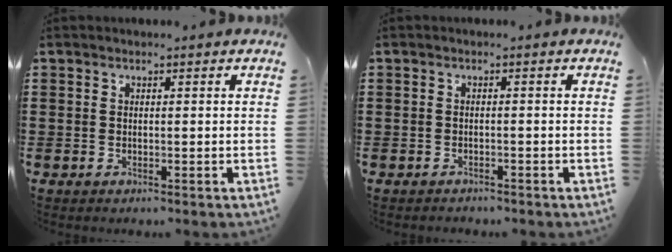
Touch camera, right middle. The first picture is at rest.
{"total": 0.8, "force": [-0.8, 0.1, 0.0], "torque": [-0.005, -0.002, -0.017]}